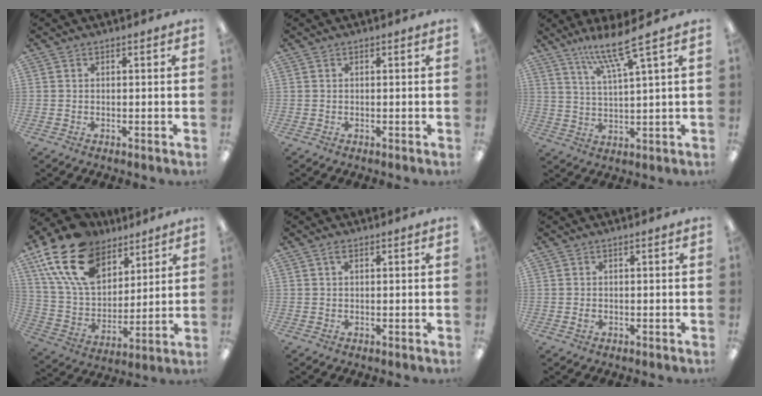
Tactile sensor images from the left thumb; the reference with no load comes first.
{"total": 0.0}
{"total": 9.6, "force": [7.1, 0.5, 6.4], "torque": [-0.134, -0.027, 0.123]}
{"total": 20.3, "force": [12.2, 12.4, 10.5], "torque": [-0.223, -0.048, 0.225]}
{"total": 1.3, "force": [0.9, 0.5, 0.6], "torque": [-0.008, 0.001, 0.014]}
{"total": 1.1, "force": [-0.1, 0.5, 1.0], "torque": [-0.027, -0.003, -0.005]}